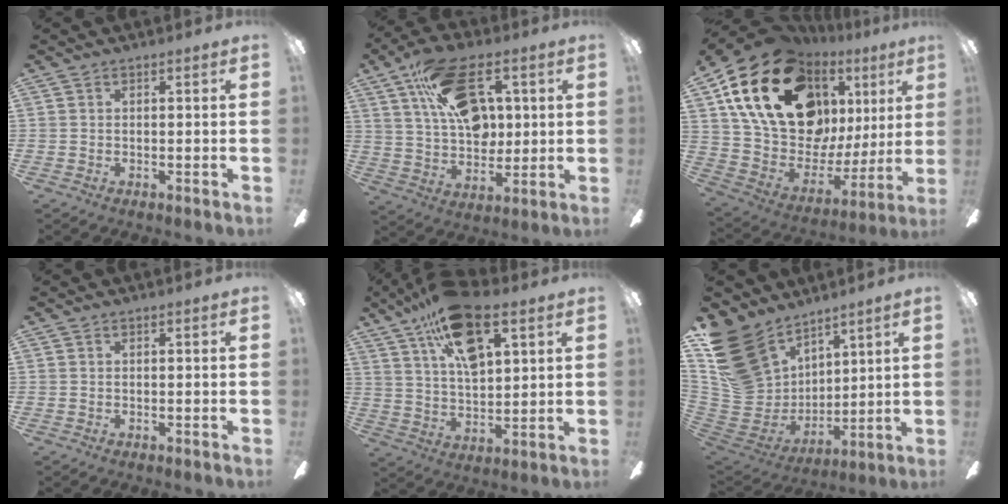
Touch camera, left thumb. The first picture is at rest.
{"total": 19.9, "force": [8.2, 11.9, 13.7], "torque": [-0.229, -0.005, 0.149]}
{"total": 25.5, "force": [12.7, 15.4, 15.8], "torque": [-0.312, -0.062, 0.240]}
{"total": 0.0}
{"total": 16.8, "force": [9.8, 7.5, 11.4], "torque": [-0.194, -0.026, 0.169]}
{"total": 19.6, "force": [11.8, 13.4, 8.1], "torque": [-0.191, -0.067, 0.238]}